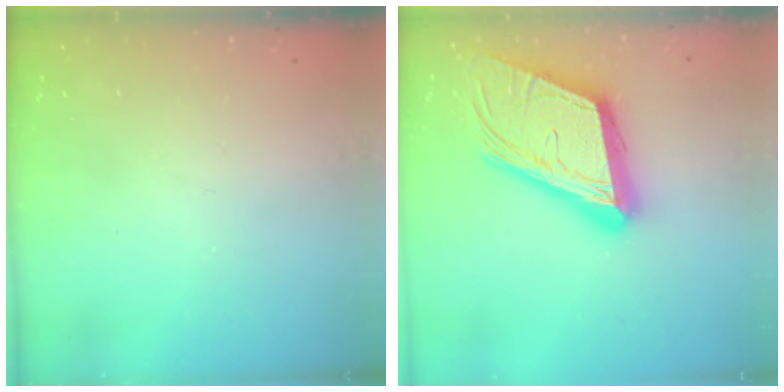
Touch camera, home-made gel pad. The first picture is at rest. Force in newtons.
{"total": 24.2, "press": 23.8, "slide": 4.4}